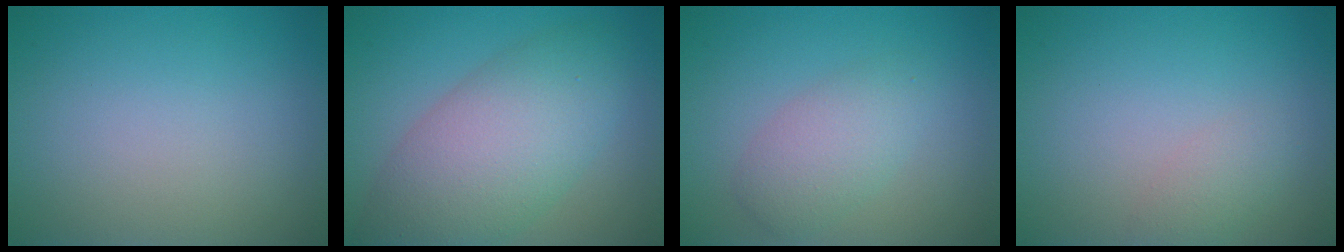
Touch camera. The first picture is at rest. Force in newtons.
{"total": 8.1, "press": 8.1, "slide": 0.3}
{"total": 3.2, "press": 3.2, "slide": 0.1}
{"total": 1.5, "press": 1.5, "slide": 0.1}